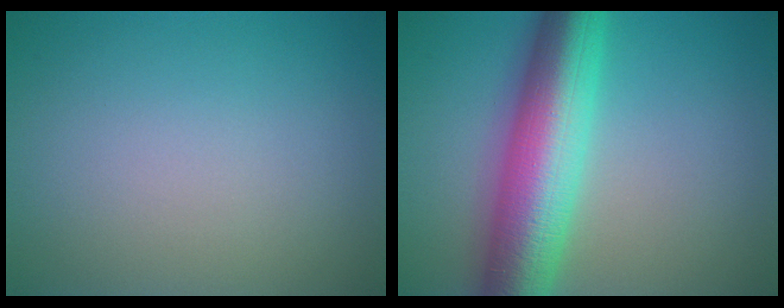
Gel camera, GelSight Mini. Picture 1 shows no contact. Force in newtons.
{"total": 10.5, "press": 10.5, "slide": 0.0}